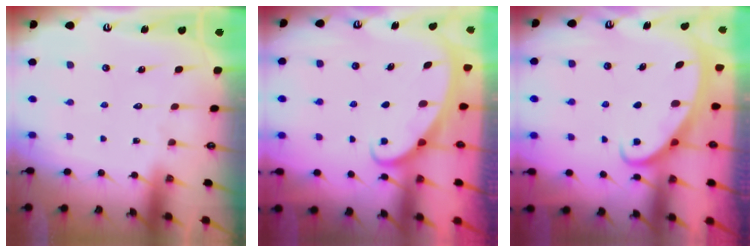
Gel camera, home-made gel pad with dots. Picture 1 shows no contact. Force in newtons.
{"total": 2.2, "press": 2.2, "slide": 0.3}
{"total": 2.4, "press": 2.3, "slide": 0.5}